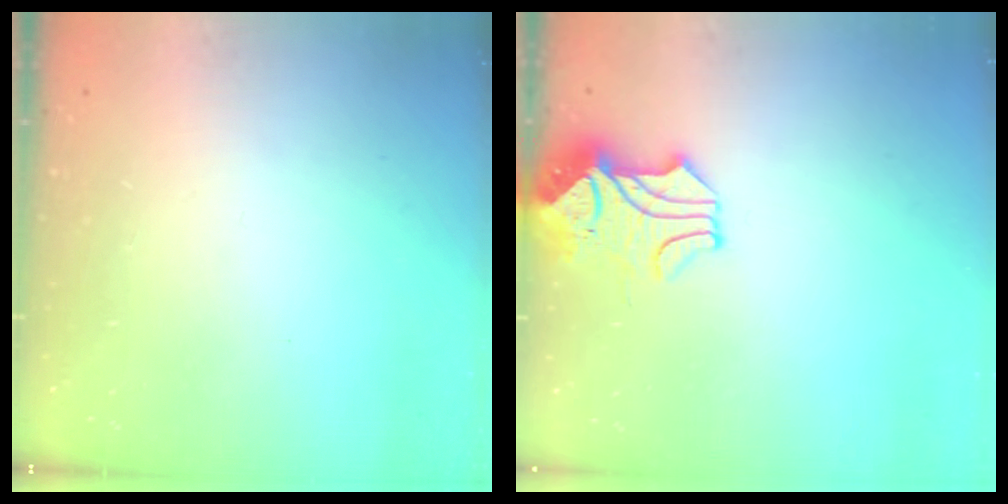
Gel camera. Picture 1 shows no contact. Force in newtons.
{"total": 2.3, "press": 2.0, "slide": 1.2}